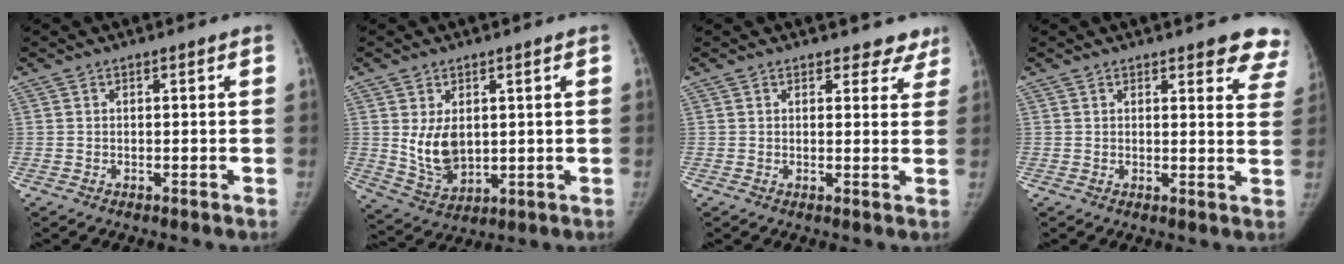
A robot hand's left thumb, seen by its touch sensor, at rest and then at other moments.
{"total": 8.2, "force": [1.3, 5.5, 6.0], "torque": [-0.091, -0.021, 0.043]}
{"total": 5.1, "force": [4.4, 2.7, 0.0], "torque": [0.043, -0.022, 0.030]}
{"total": 8.8, "force": [7.0, 2.9, 4.4], "torque": [-0.011, -0.032, 0.060]}